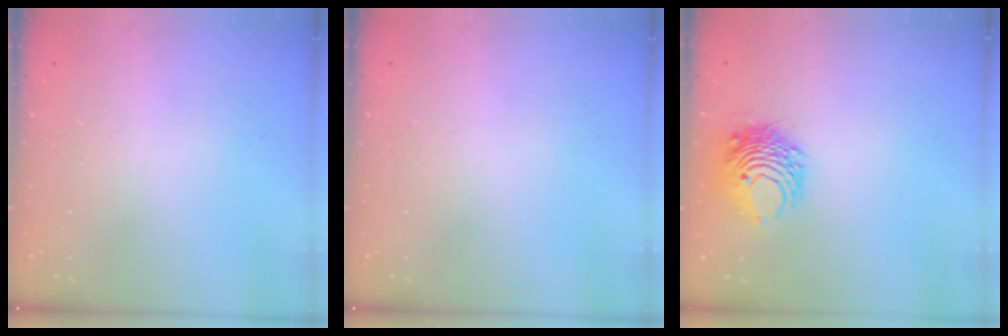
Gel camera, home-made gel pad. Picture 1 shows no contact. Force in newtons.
{"total": 0.0}
{"total": 8.3, "press": 8.2, "slide": 0.3}